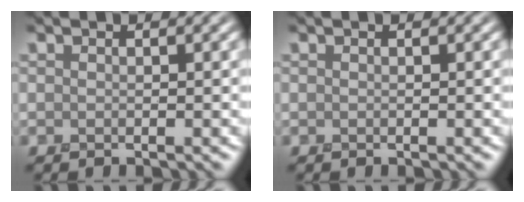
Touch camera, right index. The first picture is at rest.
{"total": 0.0}